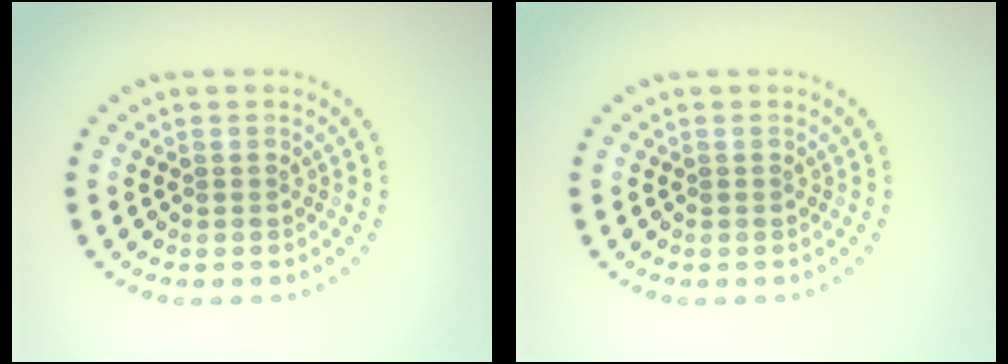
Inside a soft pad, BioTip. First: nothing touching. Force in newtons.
{"total": 0.0}